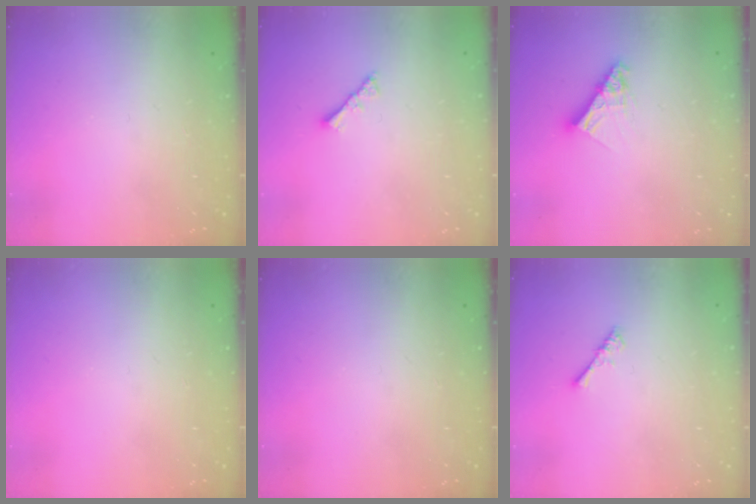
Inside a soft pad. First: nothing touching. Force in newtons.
{"total": 2.8, "press": 2.8, "slide": 0.6}
{"total": 9.5, "press": 9.5, "slide": 0.7}
{"total": 0.0}
{"total": 0.0}
{"total": 0.8, "press": 0.8, "slide": 0.3}